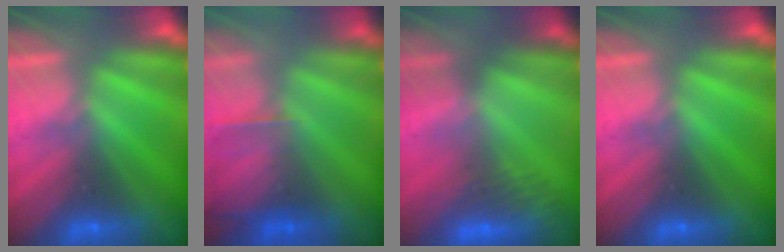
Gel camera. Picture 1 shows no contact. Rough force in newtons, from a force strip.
{"total": 2.2}
{"total": 2.8}
{"total": 0.0}